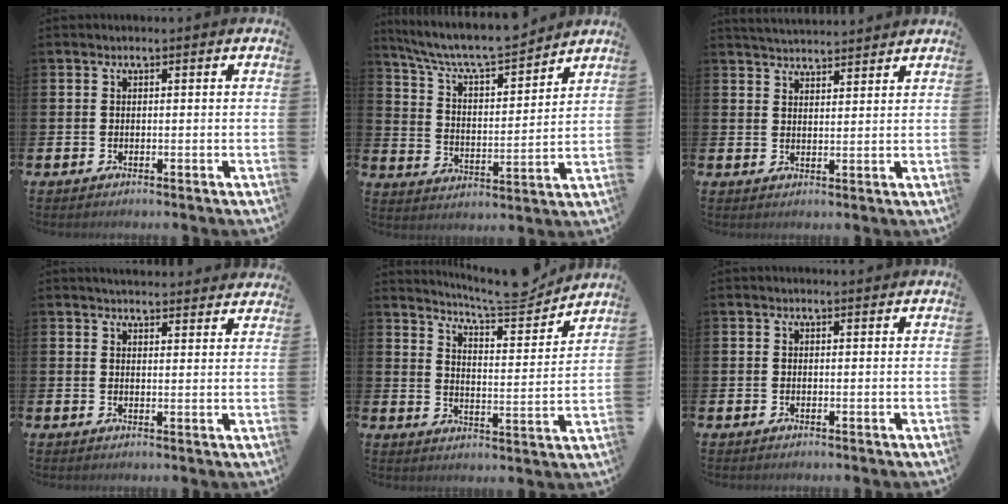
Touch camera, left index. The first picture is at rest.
{"total": 8.2, "force": [7.8, 1.1, 2.5], "torque": [-0.086, -0.055, 0.136]}
{"total": 3.8, "force": [3.8, 0.0, 0.0], "torque": [-0.017, -0.016, 0.071]}
{"total": 3.7, "force": [3.7, 0.3, 0.1], "torque": [-0.009, -0.020, 0.069]}
{"total": 7.3, "force": [7.0, 0.4, 2.0], "torque": [-0.053, -0.050, 0.119]}
{"total": 0.5, "force": [0.5, 0.0, 0.1], "torque": [0.006, -0.004, 0.008]}